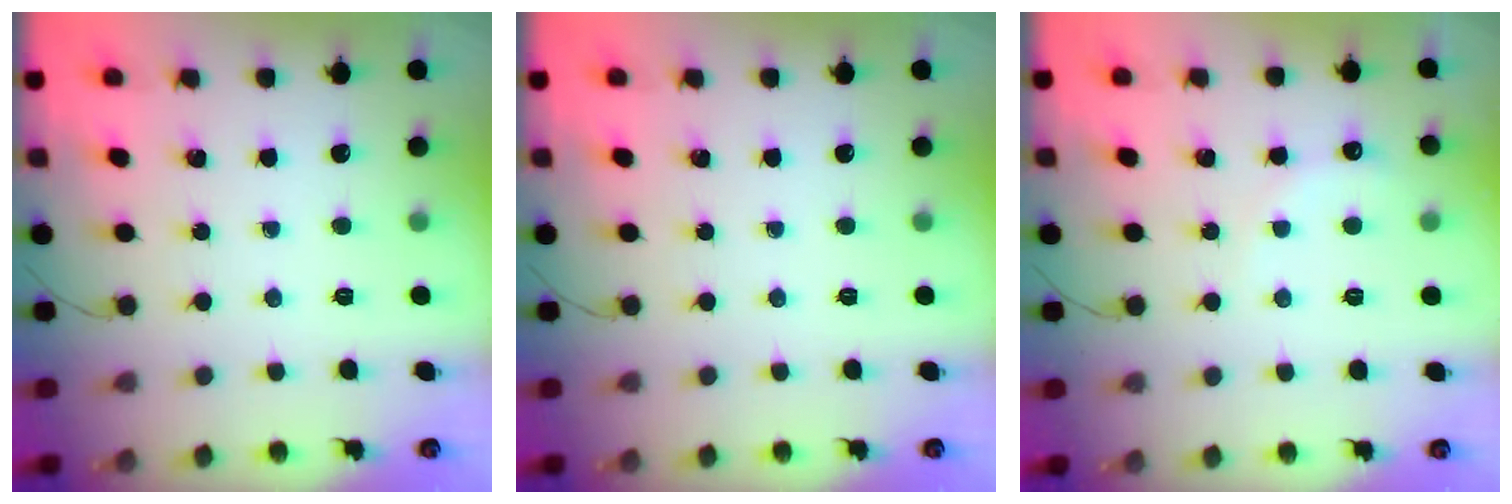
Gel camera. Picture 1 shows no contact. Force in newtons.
{"total": 0.0}
{"total": 3.0, "press": 2.9, "slide": 0.8}